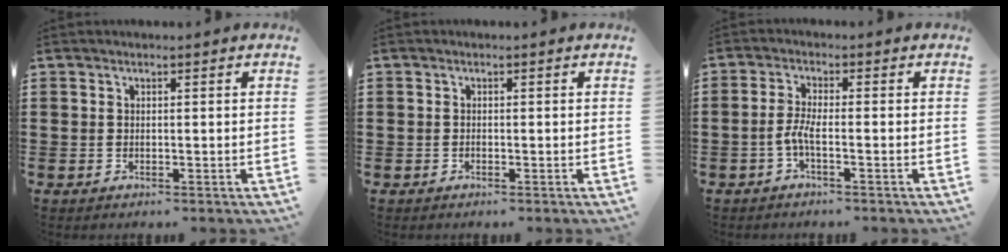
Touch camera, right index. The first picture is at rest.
{"total": 0.6, "force": [-0.4, 0.5, 0.1], "torque": [-0.001, 0.004, -0.009]}
{"total": 3.3, "force": [-1.4, 0.5, 2.9], "torque": [-0.074, -0.006, -0.034]}